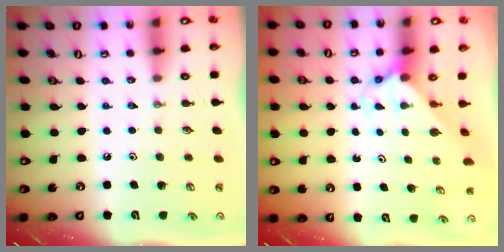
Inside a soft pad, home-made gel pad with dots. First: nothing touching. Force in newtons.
{"total": 1.7, "press": 1.7, "slide": 0.1}